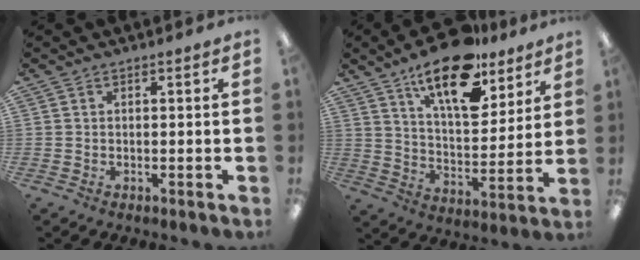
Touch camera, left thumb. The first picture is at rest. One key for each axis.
{"total": 18.2, "fx": 12.9, "fy": 7.4, "fz": 10.5, "tx": -0.172, "ty": -0.069, "tz": 0.218}